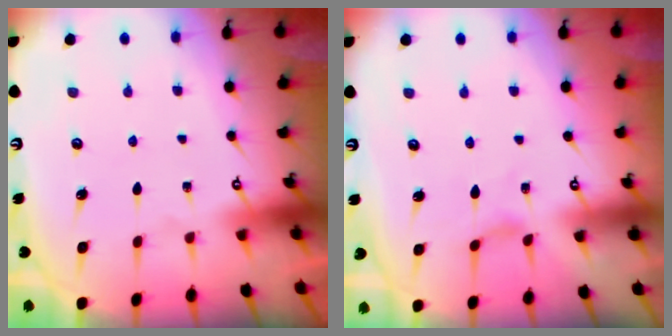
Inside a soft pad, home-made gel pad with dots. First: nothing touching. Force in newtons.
{"total": 1.5, "press": 1.5, "slide": 0.3}